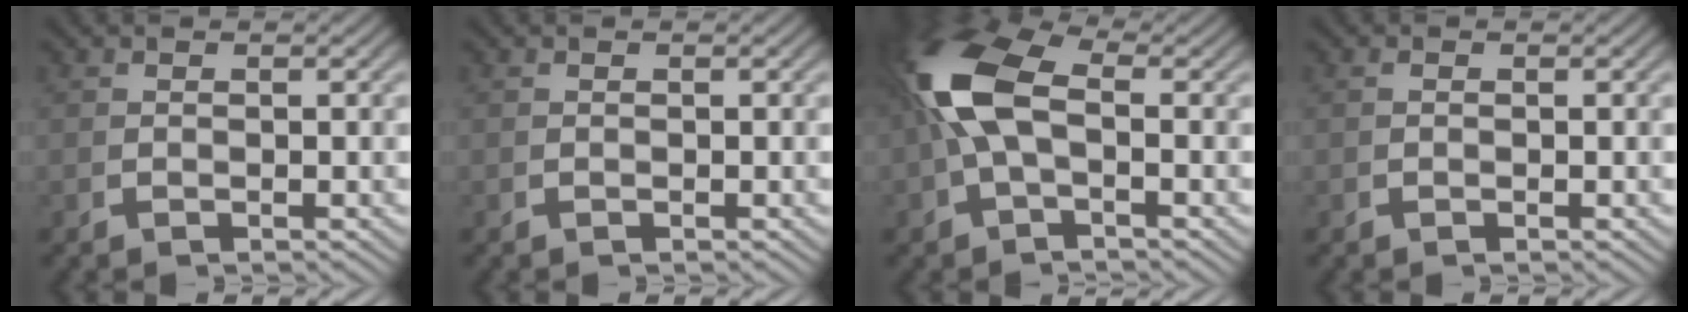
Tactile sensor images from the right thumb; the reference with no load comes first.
{"total": 0.0}
{"total": 6.9, "force": [0.3, 3.8, 5.7], "torque": [-0.125, 0.004, 0.007]}
{"total": 0.0}